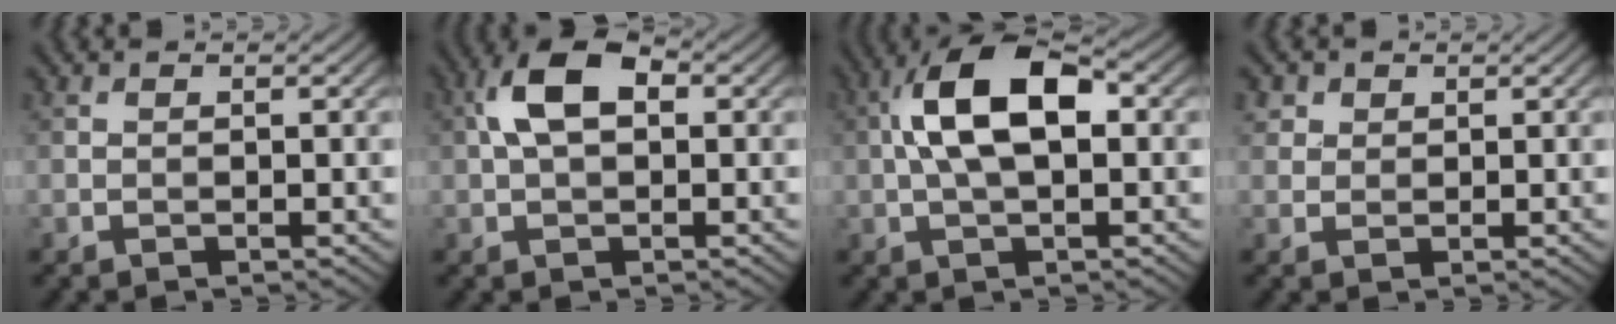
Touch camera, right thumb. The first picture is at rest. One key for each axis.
{"total": 6.9, "fx": 1.3, "fy": 3.9, "fz": 5.6, "tx": -0.115, "ty": 0.015, "tz": 0.016}
{"total": 9.9, "fx": 1.0, "fy": 4.6, "fz": 8.7, "tx": -0.170, "ty": 0.025, "tz": 0.008}
{"total": 2.5, "fx": 1.5, "fy": 1.9, "fz": 0.7, "tx": -0.022, "ty": -0.006, "tz": 0.035}